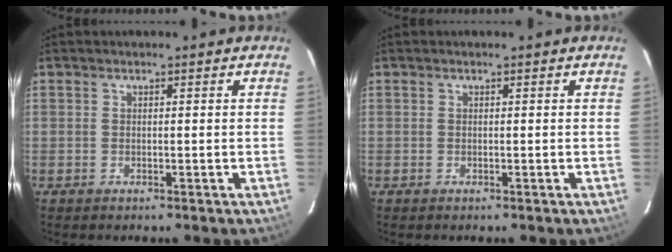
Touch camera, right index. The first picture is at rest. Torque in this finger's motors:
{"motor_torque": [0.00, 0.00, 0.00, 0.00]}